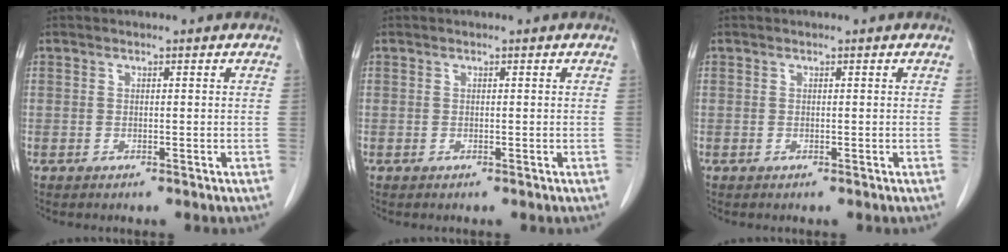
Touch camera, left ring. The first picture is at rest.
{"total": 0.0}
{"total": 0.0}